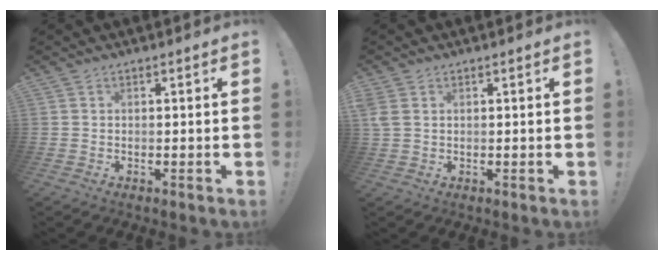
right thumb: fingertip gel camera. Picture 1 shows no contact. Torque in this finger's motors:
{"motor_torque": [0.17, 0.14, -0.09, 0.13, 0.08]}